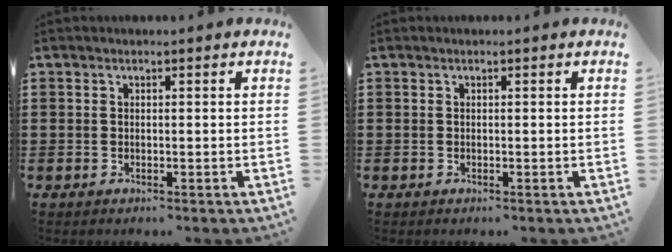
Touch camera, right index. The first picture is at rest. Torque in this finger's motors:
{"motor_torque": [0.00, 0.00, 0.00, 0.00]}